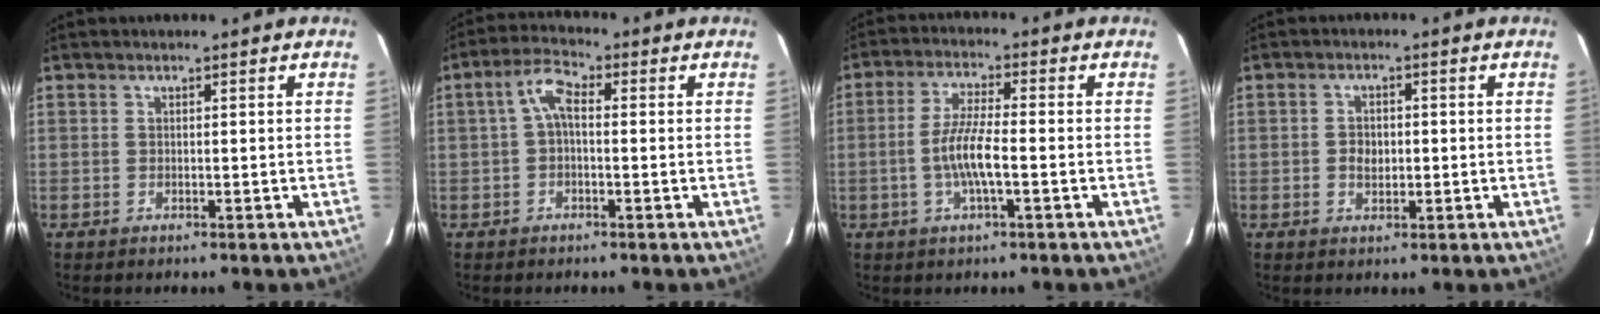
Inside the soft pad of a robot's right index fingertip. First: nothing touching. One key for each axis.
{"total": 3.6, "fx": -0.1, "fy": 1.6, "fz": 3.3, "tx": -0.067, "ty": 0.016, "tz": -0.002}
{"total": 6.4, "fx": -1.7, "fy": 0.5, "fz": 6.1, "tx": -0.123, "ty": -0.002, "tz": -0.034}
{"total": 2.4, "fx": -0.3, "fy": 1.8, "fz": 1.5, "tx": -0.026, "ty": 0.003, "tz": -0.004}